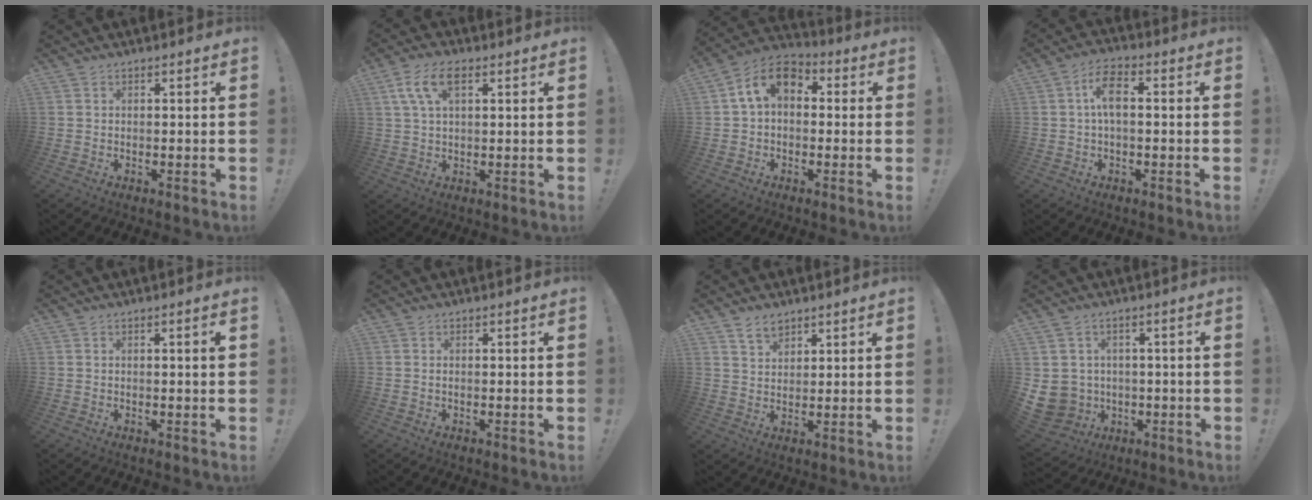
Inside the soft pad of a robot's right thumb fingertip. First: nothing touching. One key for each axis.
{"total": 8.3, "fx": 3.1, "fy": 4.2, "fz": 6.5, "tx": -0.129, "ty": 0.012, "tz": 0.059}
{"total": 10.8, "fx": 2.2, "fy": 7.3, "fz": 7.7, "tx": -0.141, "ty": 0.018, "tz": 0.046}
{"total": 7.3, "fx": 0.4, "fy": 3.3, "fz": 6.5, "tx": -0.121, "ty": 0.010, "tz": 0.009}
{"total": 1.5, "fx": 0.4, "fy": 0.0, "fz": 1.4, "tx": -0.026, "ty": 0.000, "tz": 0.005}
{"total": 0.0}
{"total": 4.8, "fx": 3.8, "fy": 2.6, "fz": 1.5, "tx": -0.020, "ty": -0.019, "tz": 0.069}
{"total": 7.5, "fx": -0.1, "fy": 7.2, "fz": 2.0, "tx": -0.067, "ty": -0.004, "tz": 0.006}